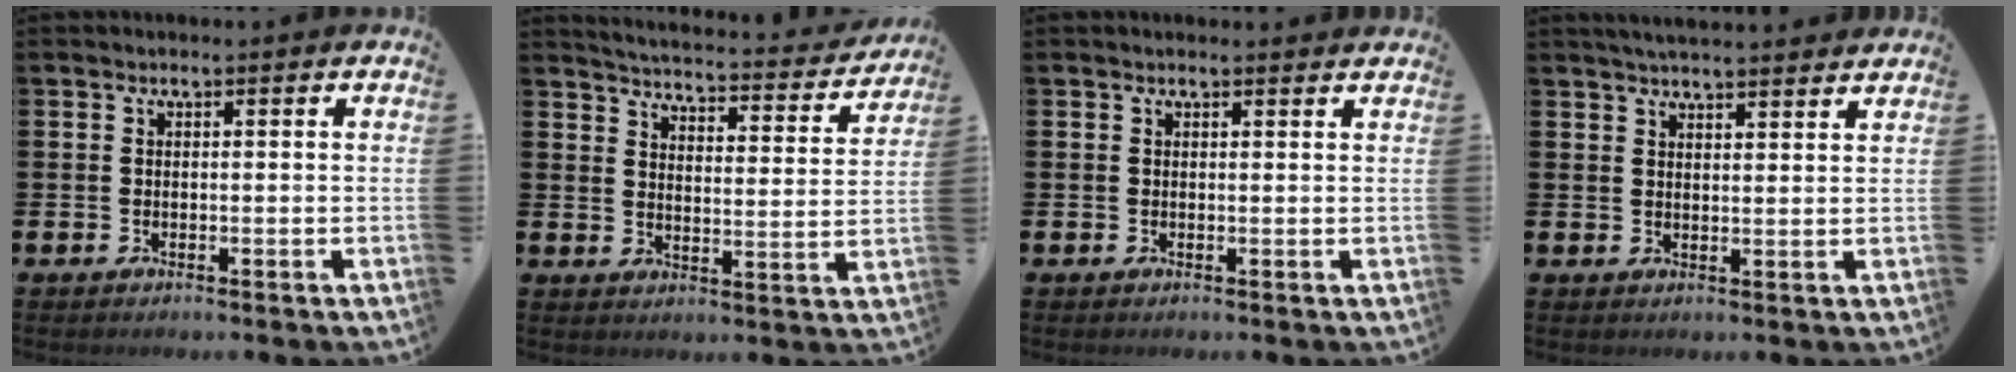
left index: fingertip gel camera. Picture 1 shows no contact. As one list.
[{"total": 4.1, "force": [4.0, 0.3, 0.7], "torque": [-0.032, -0.037, 0.062]}, {"total": 0.6, "force": [0.5, 0.1, 0.1], "torque": [0.006, -0.003, 0.008]}, {"total": 3.4, "force": [3.4, 0.0, 0.5], "torque": [-0.016, -0.014, 0.062]}]